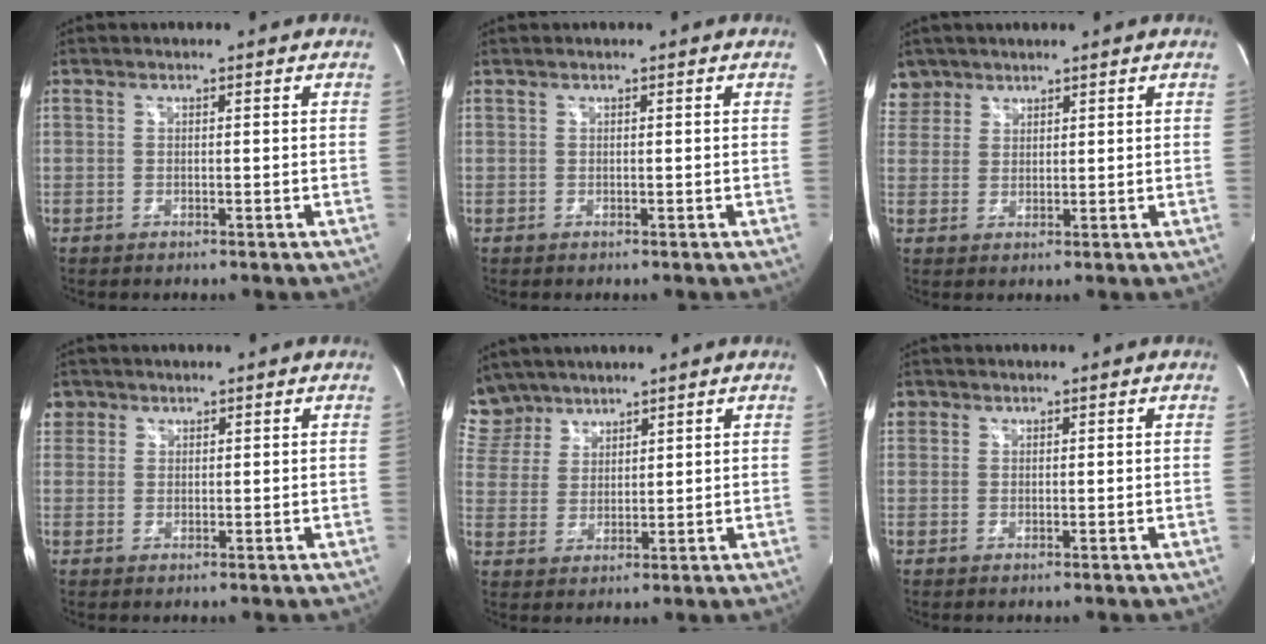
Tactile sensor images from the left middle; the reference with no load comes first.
{"total": 0.0}
{"total": 3.8, "force": [3.0, 2.2, -0.5], "torque": [0.015, 0.006, 0.061]}
{"total": 3.1, "force": [1.7, 2.6, 0.2], "torque": [0.002, 0.012, 0.032]}
{"total": 7.7, "force": [6.7, 3.7, 0.2], "torque": [-0.010, 0.012, 0.145]}
{"total": 1.8, "force": [0.9, 1.5, 0.2], "torque": [0.001, 0.012, 0.017]}